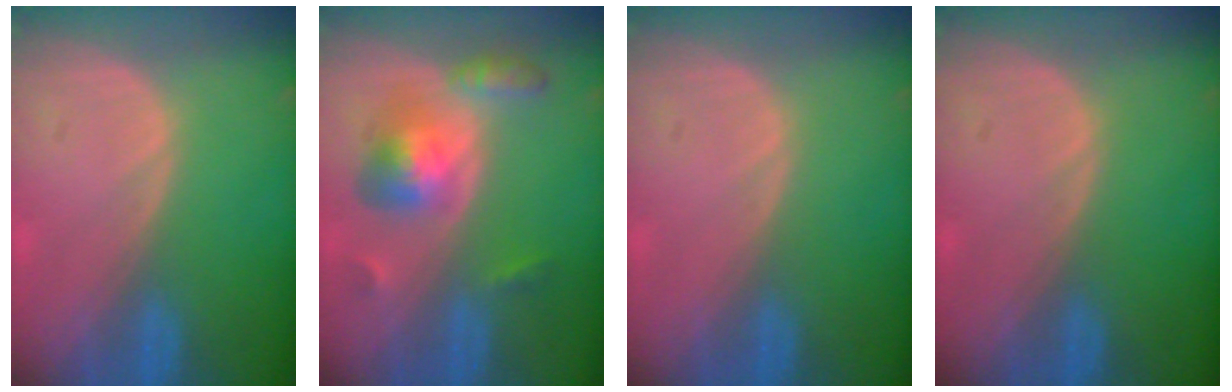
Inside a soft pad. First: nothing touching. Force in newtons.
{"total": 6.5, "press": 6.5, "slide": 0.4}
{"total": 0.0}
{"total": 0.0}